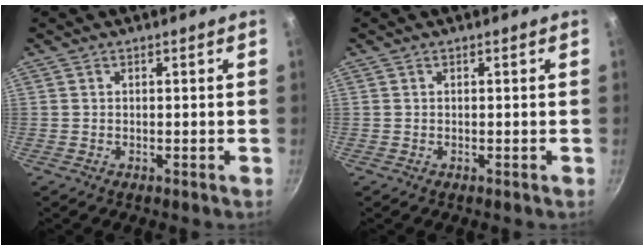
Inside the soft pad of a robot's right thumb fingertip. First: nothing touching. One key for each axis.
{"total": 0.0}